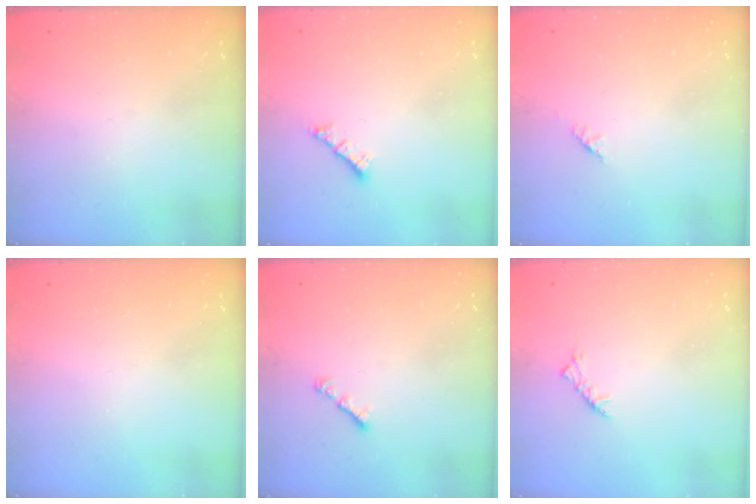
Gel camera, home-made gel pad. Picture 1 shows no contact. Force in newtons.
{"total": 1.2, "press": 1.2, "slide": 0.3}
{"total": 1.4, "press": 1.3, "slide": 0.5}
{"total": 0.0}
{"total": 1.9, "press": 1.8, "slide": 0.6}
{"total": 2.5, "press": 2.4, "slide": 0.7}